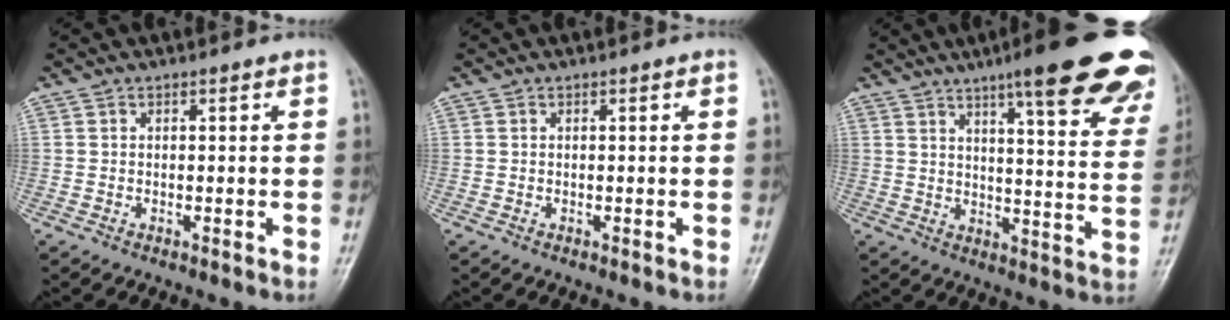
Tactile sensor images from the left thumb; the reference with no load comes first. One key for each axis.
{"total": 0.0}
{"total": 25.1, "fx": 17.1, "fy": 4.8, "fz": 17.8, "tx": -0.199, "ty": -0.061, "tz": 0.207}